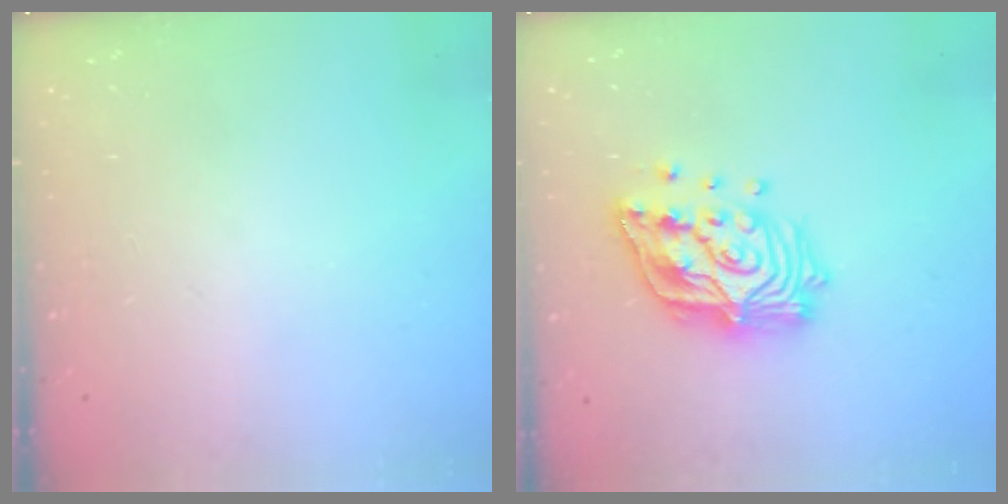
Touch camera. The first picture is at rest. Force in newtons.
{"total": 17.0, "press": 16.8, "slide": 2.2}